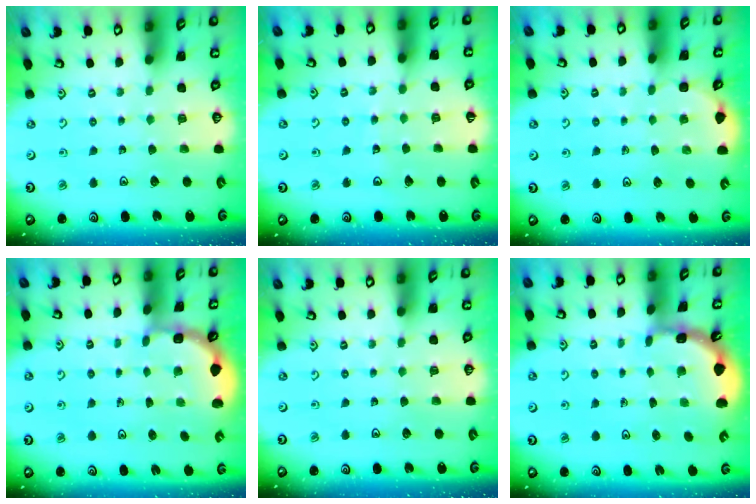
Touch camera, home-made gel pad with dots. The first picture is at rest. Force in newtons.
{"total": 3.4, "press": 3.4, "slide": 0.3}
{"total": 1.7, "press": 1.6, "slide": 0.1}
{"total": 2.1, "press": 2.1, "slide": 0.3}
{"total": 0.0}
{"total": 2.0, "press": 2.0, "slide": 0.4}